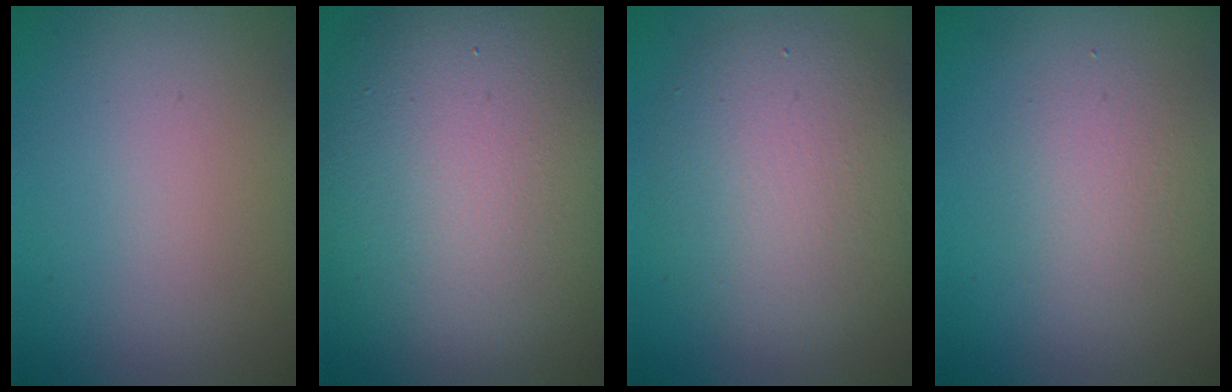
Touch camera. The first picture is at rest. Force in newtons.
{"total": 14.1, "press": 14.1, "slide": 1.0}
{"total": 6.4, "press": 6.4, "slide": 0.3}
{"total": 2.3, "press": 2.3, "slide": 0.1}